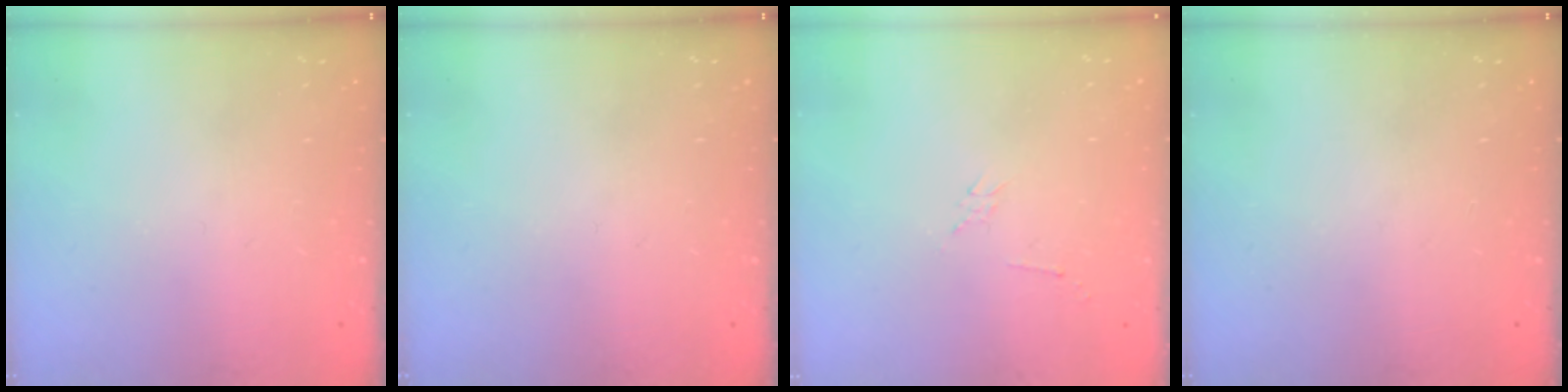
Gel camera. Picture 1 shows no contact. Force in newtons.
{"total": 0.0}
{"total": 2.3, "press": 2.3, "slide": 0.4}
{"total": 0.0}